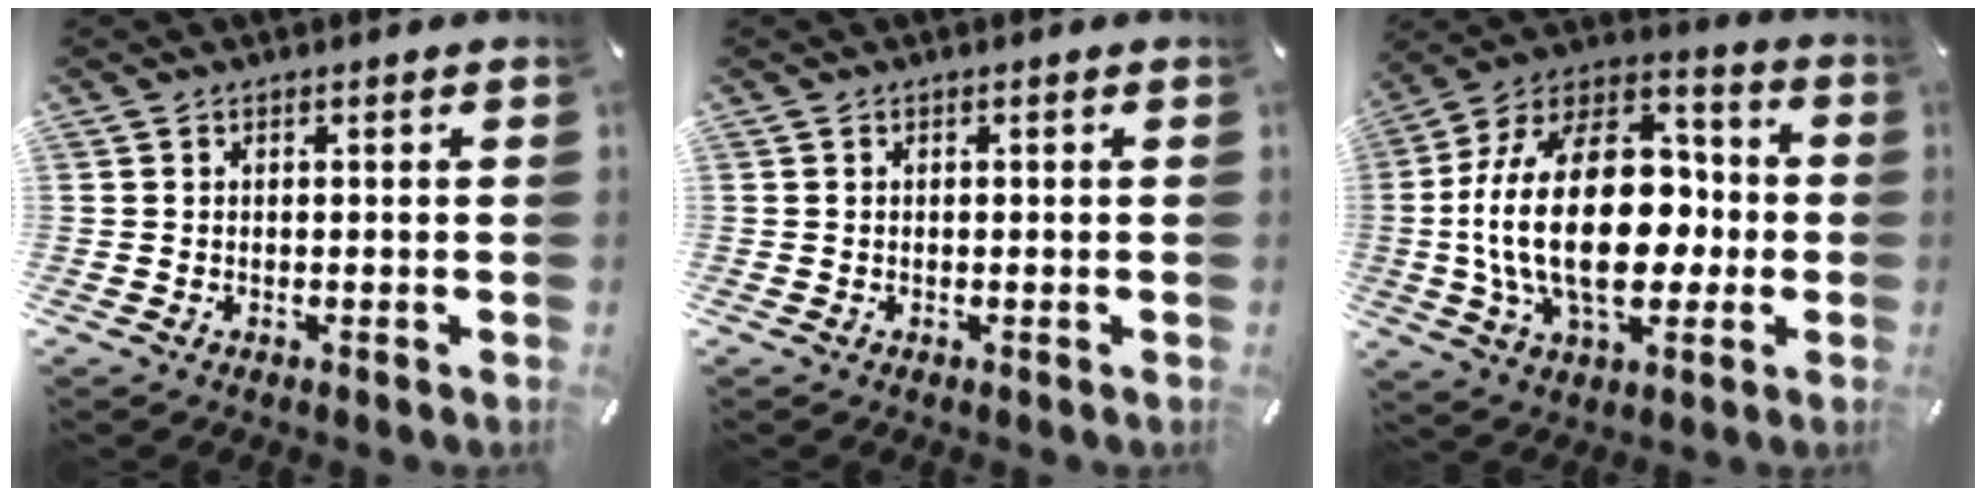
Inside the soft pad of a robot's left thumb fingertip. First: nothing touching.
{"total": 0.0}
{"total": 28.8, "force": [-1.9, 18.1, 22.3], "torque": [-0.426, 0.003, -0.027]}